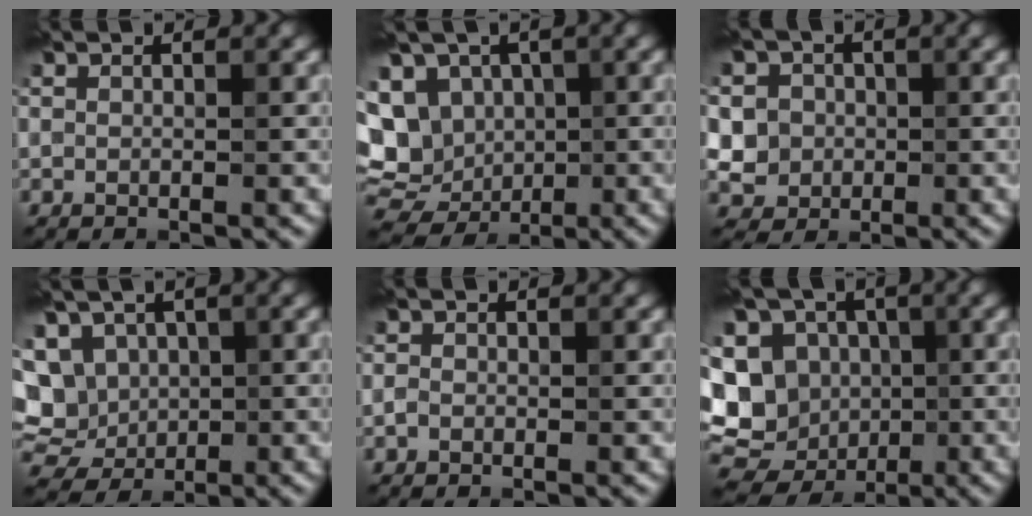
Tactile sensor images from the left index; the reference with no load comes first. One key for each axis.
{"total": 11.1, "fx": 0.2, "fy": 9.4, "fz": 6.0, "tx": -0.106, "ty": 0.005, "tz": -0.013}
{"total": 5.4, "fx": 0.7, "fy": 5.0, "fz": 1.9, "tx": -0.033, "ty": 0.021, "tz": -0.002}
{"total": 10.3, "fx": 0.7, "fy": 8.7, "fz": 5.4, "tx": -0.108, "ty": 0.024, "tz": -0.011}
{"total": 0.8, "fx": -0.4, "fy": 0.6, "fz": 0.2, "tx": -0.003, "ty": -0.004, "tz": -0.012}
{"total": 14.7, "fx": -2.8, "fy": 13.0, "fz": 6.3, "tx": -0.134, "ty": 0.010, "tz": -0.057}